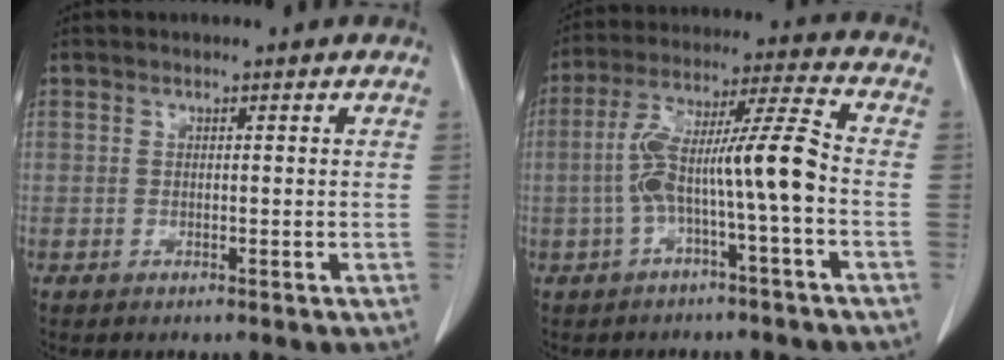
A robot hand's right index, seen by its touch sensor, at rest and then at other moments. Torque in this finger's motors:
{"motor_torque": [0.89, -0.55, 0.45, 0.21]}